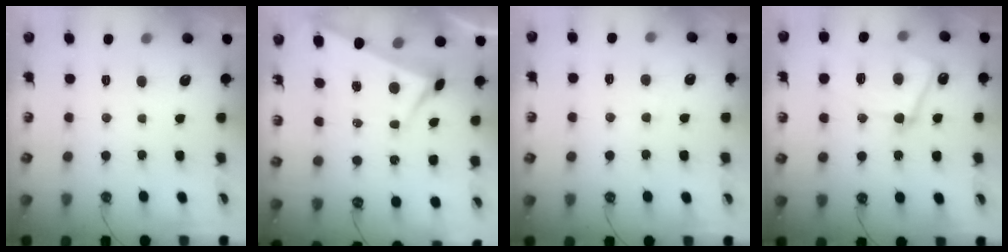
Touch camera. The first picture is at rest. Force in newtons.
{"total": 2.8, "press": 2.7, "slide": 0.9}
{"total": 0.8, "press": 0.4, "slide": 0.7}
{"total": 13.1, "press": 13.0, "slide": 1.1}